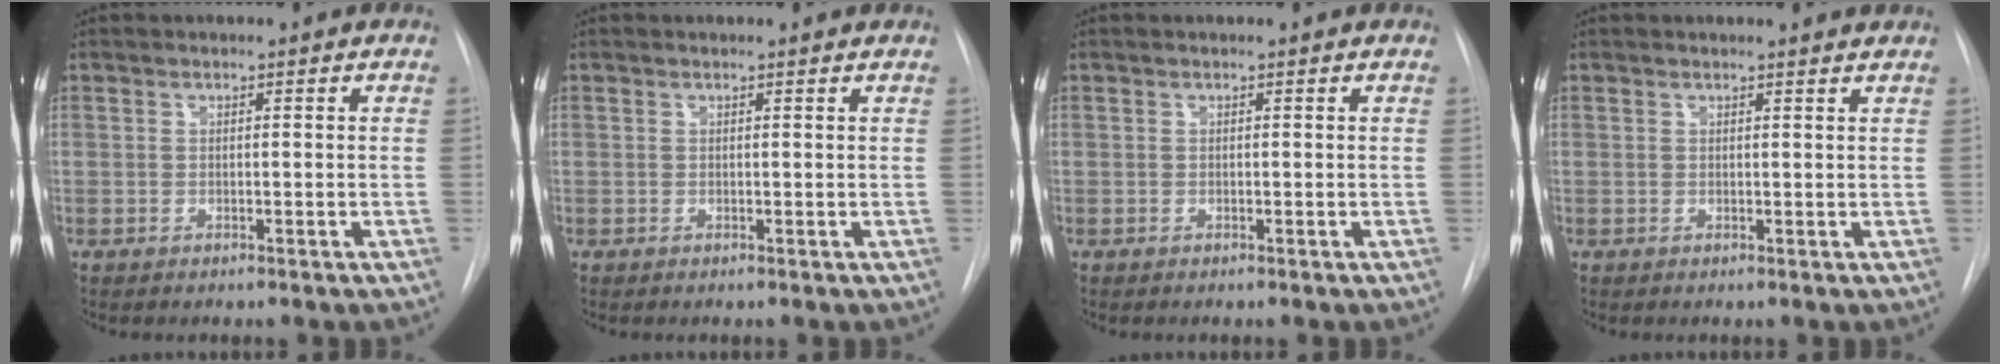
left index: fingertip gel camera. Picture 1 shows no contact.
{"total": 1.1, "force": [1.1, 0.0, 0.0], "torque": [-0.010, 0.001, 0.010]}
{"total": 0.0}
{"total": 2.5, "force": [2.5, 0.0, 0.2], "torque": [-0.009, -0.004, 0.020]}